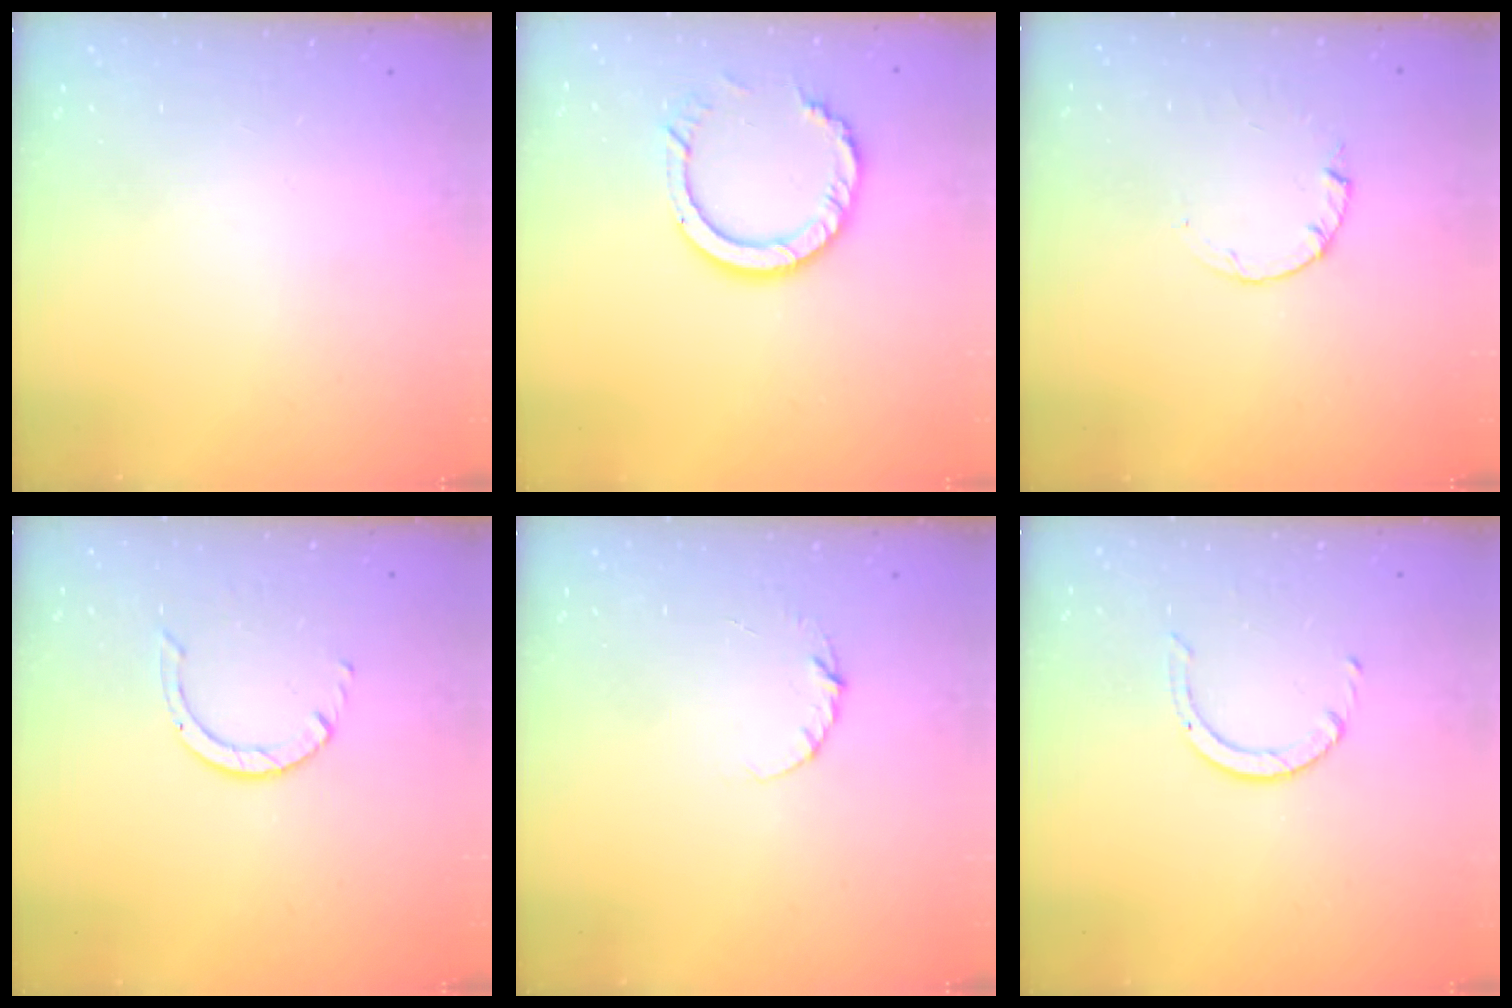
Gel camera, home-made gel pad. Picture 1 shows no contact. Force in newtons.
{"total": 10.1, "press": 10.1, "slide": 0.9}
{"total": 0.9, "press": 0.8, "slide": 0.2}
{"total": 1.4, "press": 1.4, "slide": 0.2}
{"total": 3.5, "press": 3.4, "slide": 0.4}
{"total": 2.5, "press": 2.5, "slide": 0.2}